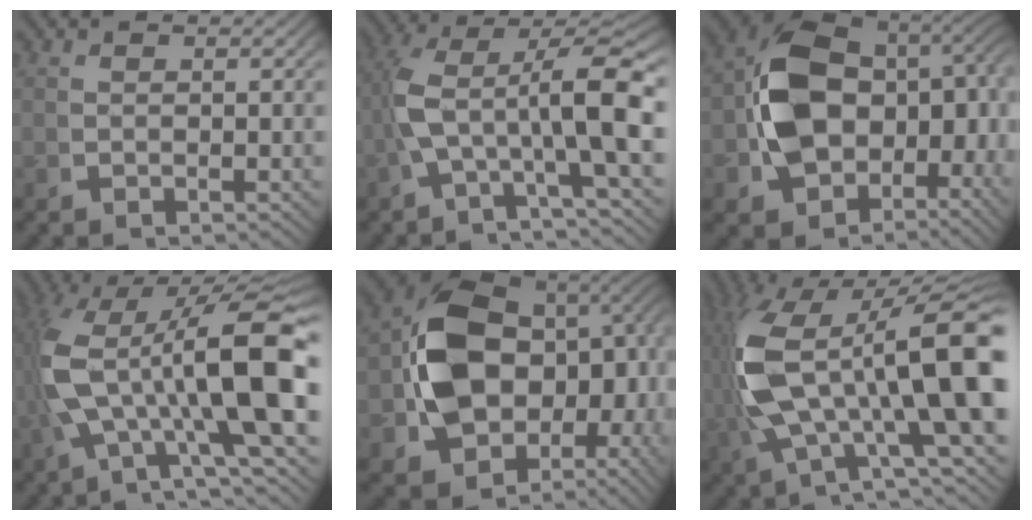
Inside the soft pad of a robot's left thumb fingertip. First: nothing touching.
{"total": 9.5, "force": [-0.2, 5.0, 8.1], "torque": [-0.157, -0.025, 0.007]}
{"total": 19.3, "force": [-0.4, 13.7, 13.6], "torque": [-0.280, -0.059, 0.020]}
{"total": 16.5, "force": [-0.4, 8.3, 14.2], "torque": [-0.271, -0.025, 0.013]}
{"total": 23.3, "force": [-1.7, 17.1, 15.8], "torque": [-0.309, -0.072, -0.002]}
{"total": 18.8, "force": [0.1, 10.7, 15.4], "torque": [-0.293, -0.017, 0.011]}